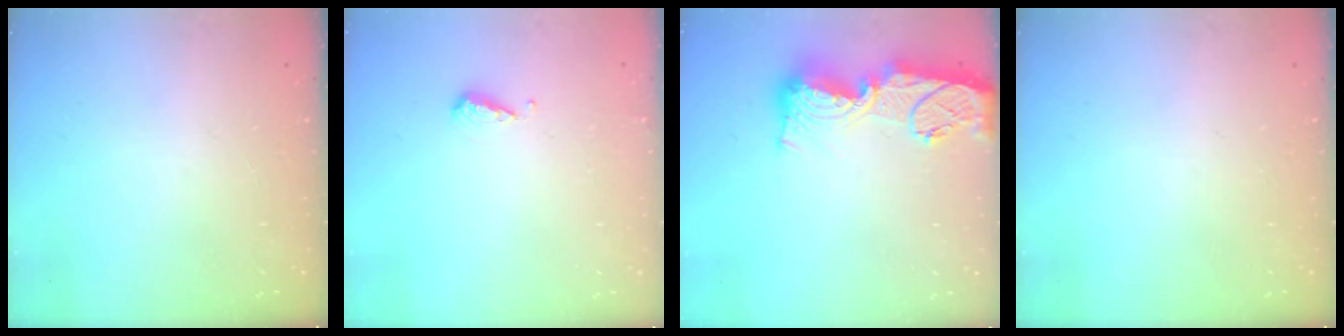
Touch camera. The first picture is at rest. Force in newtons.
{"total": 3.8, "press": 3.7, "slide": 0.3}
{"total": 18.5, "press": 18.4, "slide": 1.7}
{"total": 0.0}